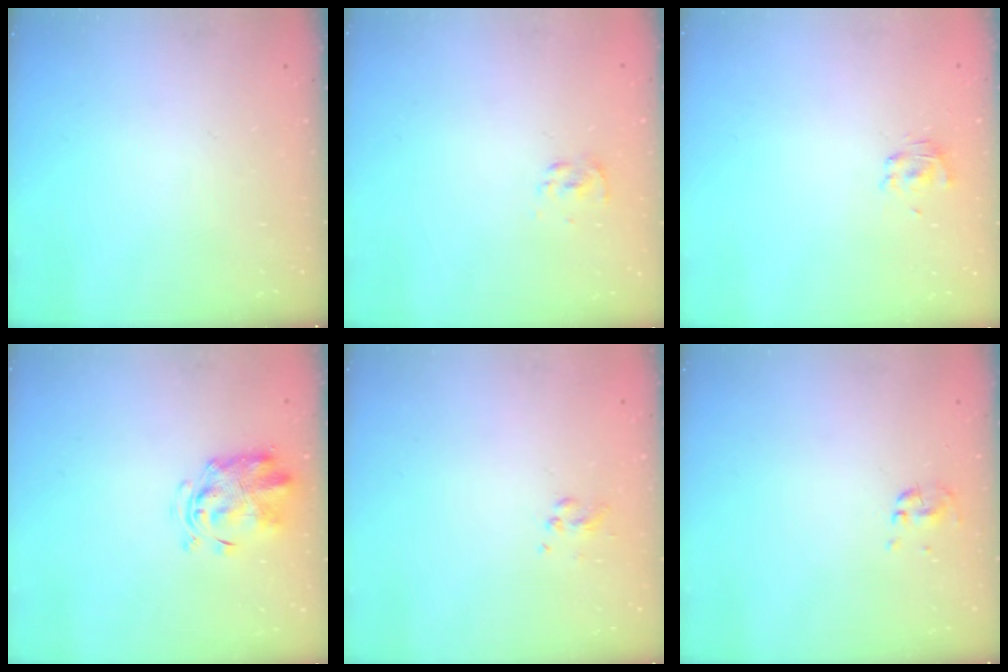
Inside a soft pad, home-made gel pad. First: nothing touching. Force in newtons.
{"total": 2.3, "press": 2.1, "slide": 0.9}
{"total": 2.0, "press": 1.9, "slide": 0.8}
{"total": 2.9, "press": 2.9, "slide": 0.7}
{"total": 3.0, "press": 2.9, "slide": 0.8}
{"total": 1.1, "press": 1.0, "slide": 0.5}